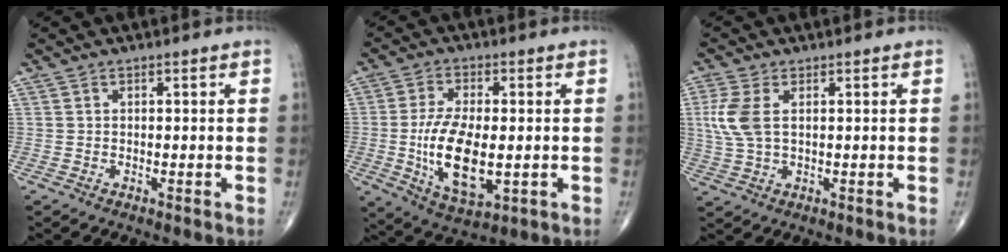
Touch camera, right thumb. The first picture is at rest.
{"total": 13.6, "force": [-1.7, 6.3, 12.0], "torque": [-0.222, -0.013, -0.022]}
{"total": 6.5, "force": [1.3, 3.4, 5.4], "torque": [-0.143, 0.004, 0.029]}